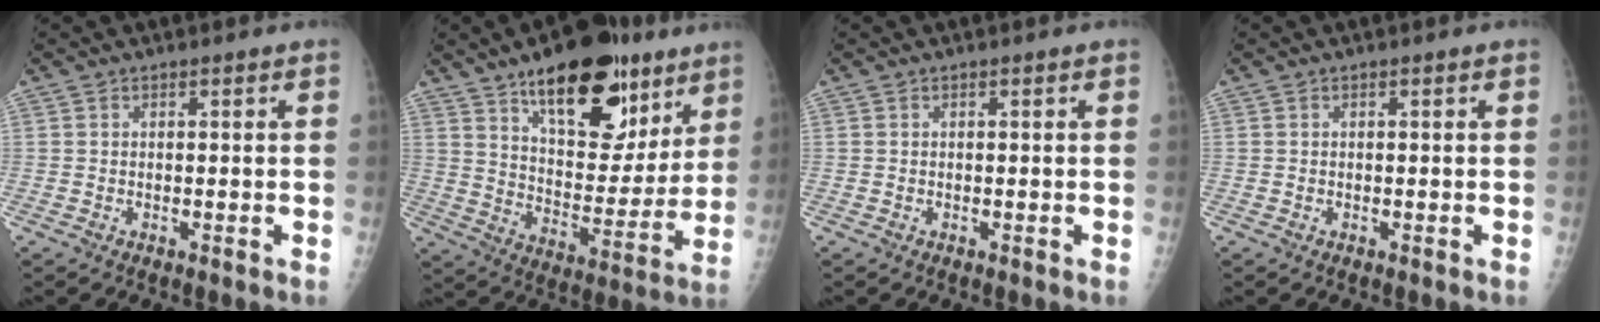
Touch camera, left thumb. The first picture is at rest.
{"total": 23.1, "force": [13.5, 10.8, 15.3], "torque": [-0.173, -0.056, 0.213]}
{"total": 0.0}
{"total": 0.0}